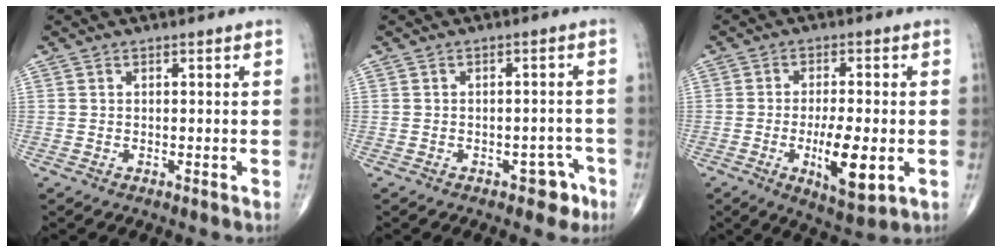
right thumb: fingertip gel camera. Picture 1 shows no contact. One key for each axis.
{"total": 4.0, "fx": -2.4, "fy": 2.4, "fz": 2.1, "tx": -0.004, "ty": 0.025, "tz": -0.029}
{"total": 10.1, "fx": -2.4, "fy": 3.2, "fz": 9.2, "tx": -0.151, "ty": -0.011, "tz": -0.037}